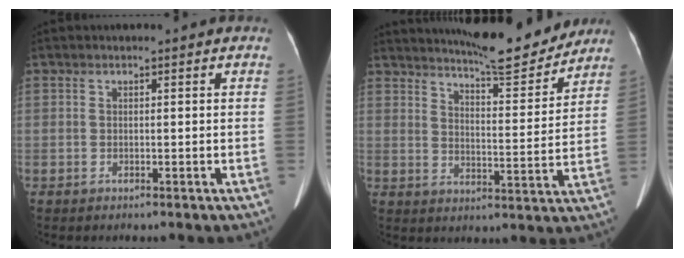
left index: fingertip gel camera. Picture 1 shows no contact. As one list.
[{"total": 13.5, "force": [12.6, 1.2, 4.6], "torque": [-0.071, -0.013, 0.177]}]